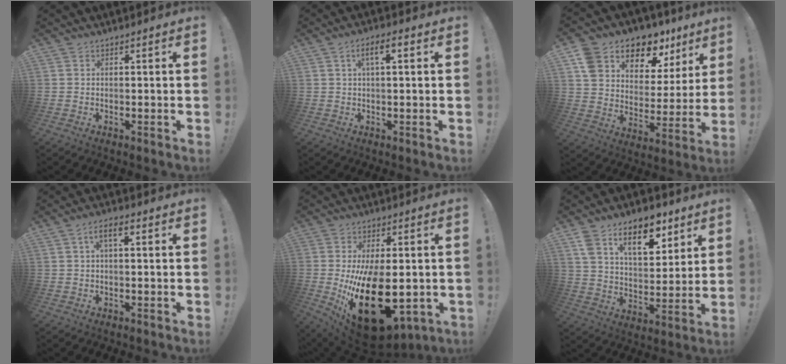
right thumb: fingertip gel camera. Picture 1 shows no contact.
{"total": 4.7, "force": [1.0, 1.3, 4.4], "torque": [-0.075, 0.005, 0.012]}
{"total": 12.8, "force": [9.4, 7.4, 4.5], "torque": [-0.073, -0.074, 0.170]}
{"total": 4.2, "force": [0.5, 1.5, 3.9], "torque": [-0.071, 0.009, 0.008]}
{"total": 24.9, "force": [-3.6, 13.0, 21.0], "torque": [-0.358, -0.012, -0.036]}
{"total": 16.1, "force": [9.5, 8.0, 10.3], "torque": [-0.159, -0.038, 0.166]}